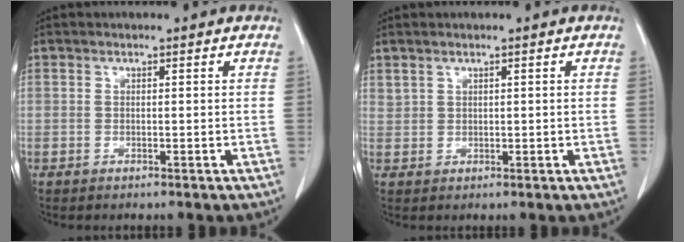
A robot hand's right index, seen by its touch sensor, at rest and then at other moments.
{"total": 1.3, "force": [1.1, 0.7, 0.3], "torque": [-0.003, 0.004, 0.025]}